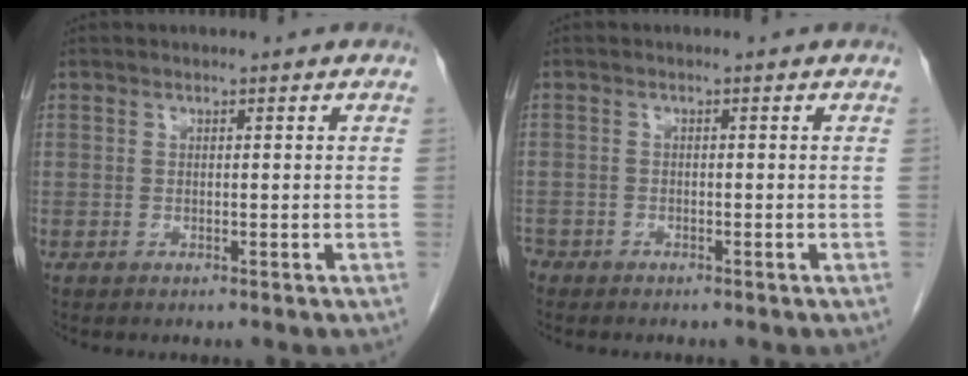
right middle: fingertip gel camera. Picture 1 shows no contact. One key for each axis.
{"total": 2.4, "fx": -1.9, "fy": 1.3, "fz": 0.5, "tx": -0.007, "ty": 0.000, "tz": -0.033}